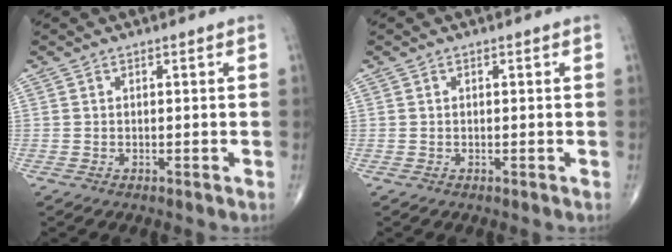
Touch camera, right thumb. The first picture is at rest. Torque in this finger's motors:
{"motor_torque": [-0.34, -0.21, -0.31, -0.14, 0.00]}